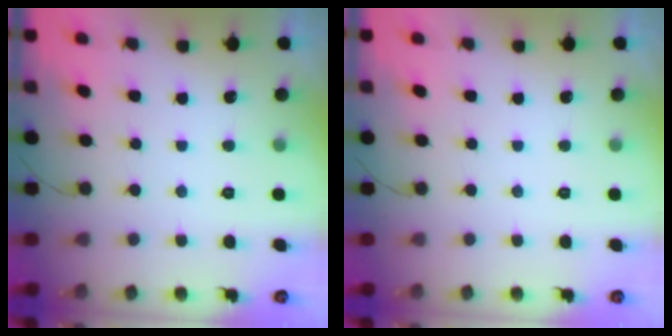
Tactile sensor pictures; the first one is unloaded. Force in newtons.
{"total": 0.0}